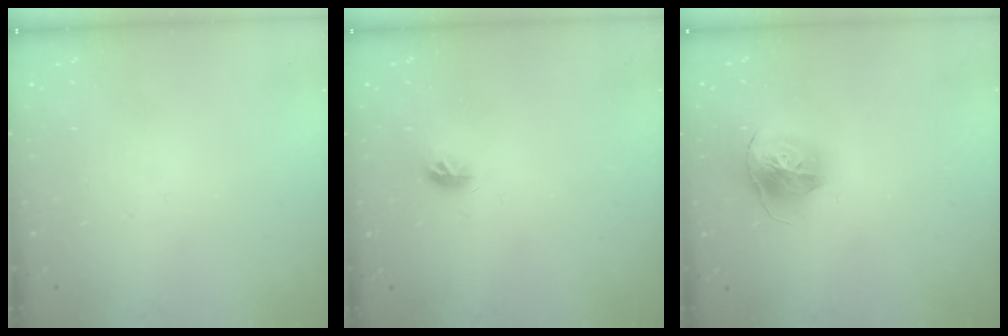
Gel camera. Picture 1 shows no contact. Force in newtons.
{"total": 5.8, "press": 5.8, "slide": 0.5}
{"total": 14.8, "press": 14.7, "slide": 1.6}